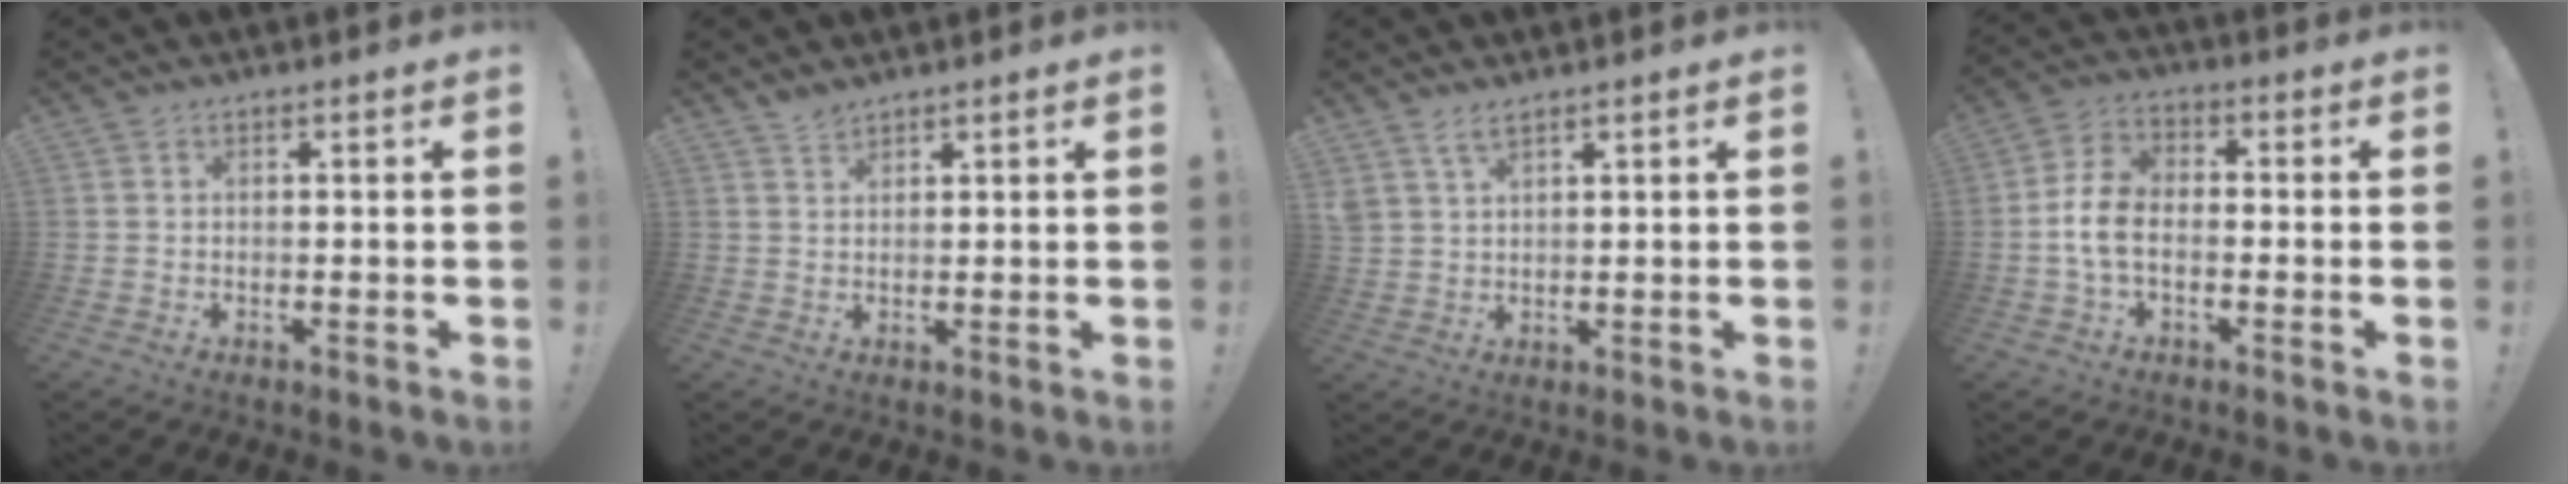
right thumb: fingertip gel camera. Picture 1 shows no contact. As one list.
[{"total": 2.4, "force": [2.1, 0.7, 0.7], "torque": [-0.002, -0.015, 0.036]}, {"total": 3.9, "force": [2.9, 1.0, 2.4], "torque": [-0.046, -0.014, 0.054]}, {"total": 8.8, "force": [-2.2, 5.3, 6.7], "torque": [-0.144, 0.012, -0.036]}]